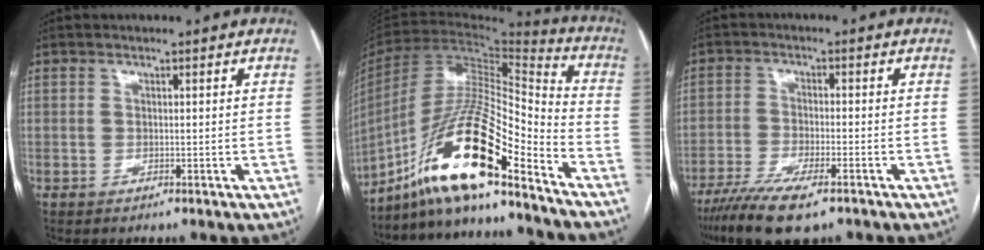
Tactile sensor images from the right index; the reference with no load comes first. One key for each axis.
{"total": 17.5, "fx": -12.6, "fy": 1.2, "fz": 12.1, "tx": -0.241, "ty": 0.003, "tz": -0.234}
{"total": 10.5, "fx": -7.5, "fy": 2.2, "fz": 6.9, "tx": -0.117, "ty": -0.022, "tz": -0.124}